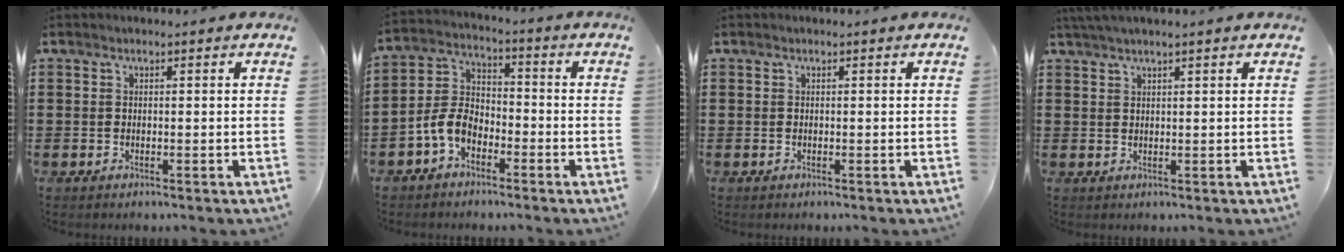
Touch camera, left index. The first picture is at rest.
{"total": 6.1, "force": [-3.7, 3.5, 3.3], "torque": [-0.096, 0.005, -0.082]}
{"total": 0.0}
{"total": 1.8, "force": [1.5, -0.2, 1.1], "torque": [-0.022, 0.000, 0.028]}